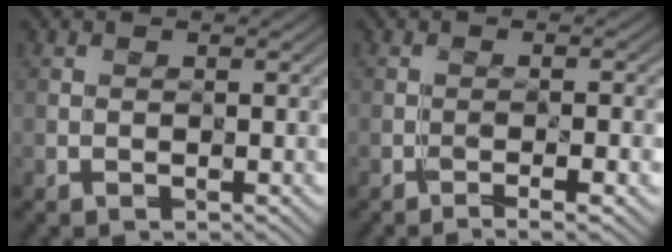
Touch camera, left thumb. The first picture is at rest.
{"total": 3.2, "force": [-2.1, 0.1, 2.5], "torque": [-0.041, 0.005, -0.033]}